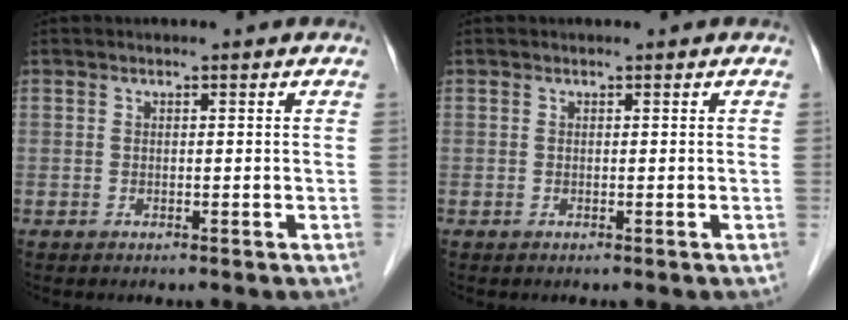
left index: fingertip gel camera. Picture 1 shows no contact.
{"total": 0.0}